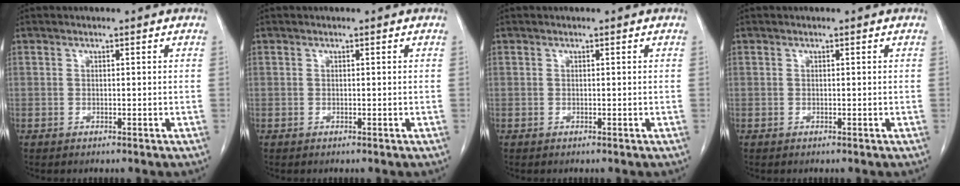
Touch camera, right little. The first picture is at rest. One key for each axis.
{"total": 0.0}
{"total": 0.0}
{"total": 0.0}